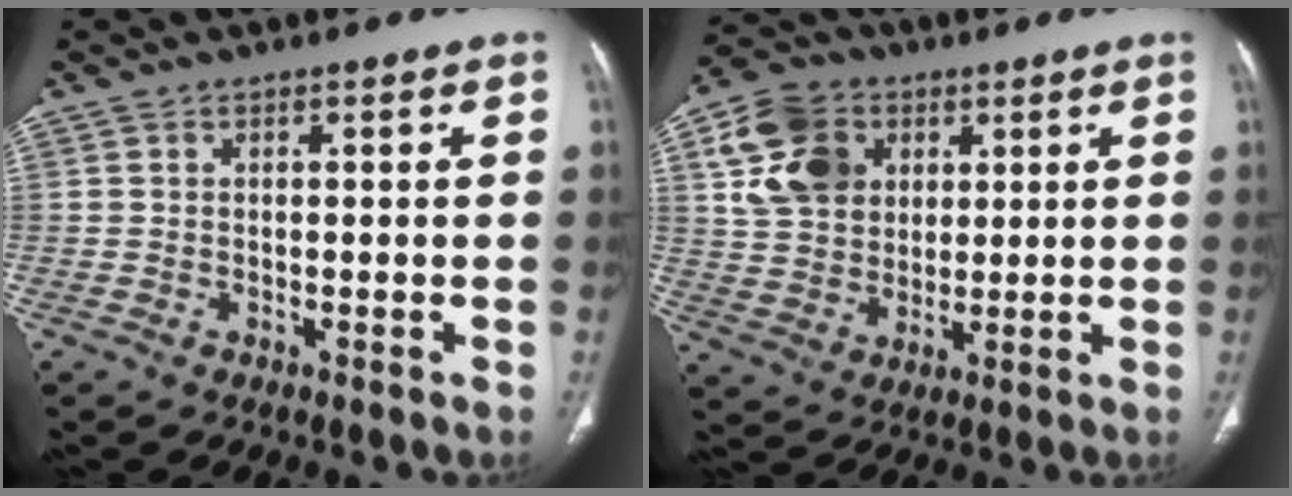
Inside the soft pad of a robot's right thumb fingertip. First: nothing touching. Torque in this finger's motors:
{"motor_torque": [0.75, 2.18, 0.60, 1.12, 0.09]}